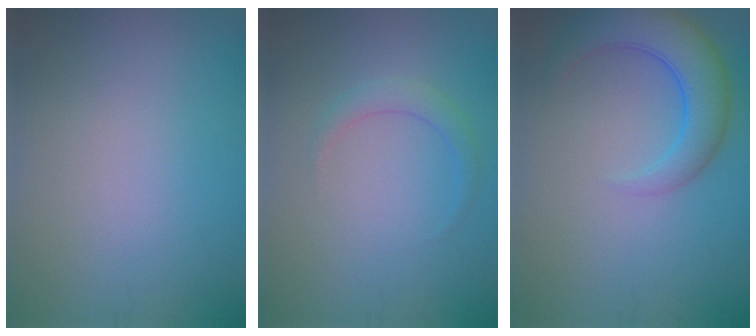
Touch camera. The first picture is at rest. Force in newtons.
{"total": 1.5, "press": 1.5, "slide": 0.1}
{"total": 4.9, "press": 4.9, "slide": 0.3}